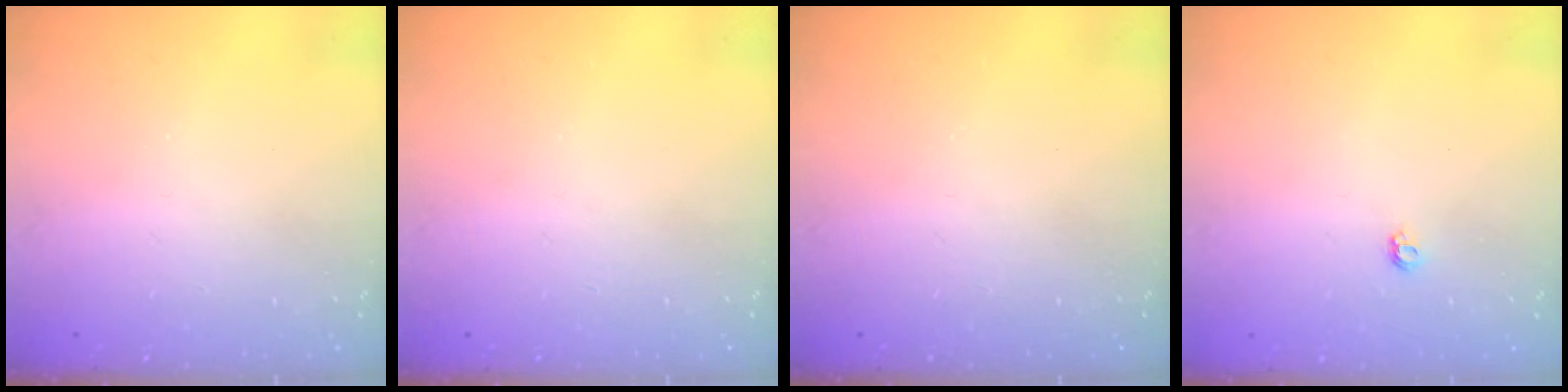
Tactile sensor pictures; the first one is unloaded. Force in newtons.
{"total": 0.0}
{"total": 0.0}
{"total": 3.9, "press": 3.9, "slide": 0.5}